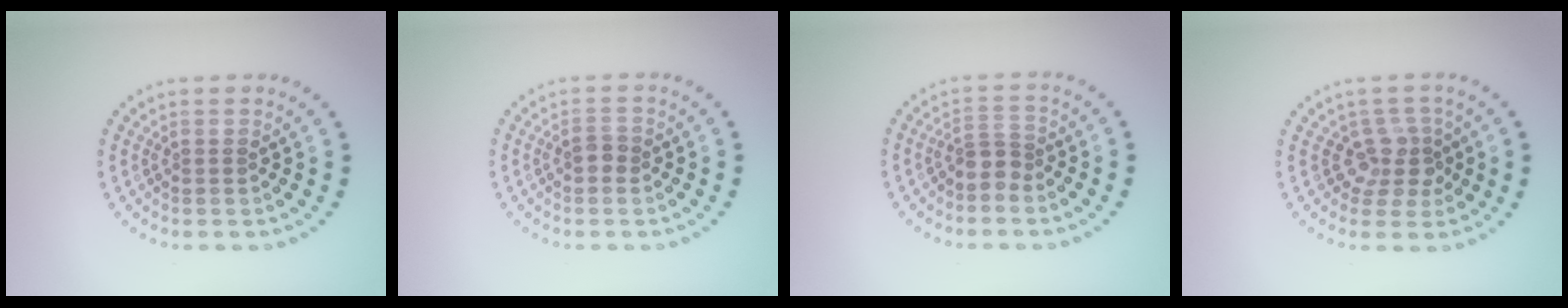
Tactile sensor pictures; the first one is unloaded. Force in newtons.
{"total": 1.3, "press": 1.3, "slide": 0.3}
{"total": 2.2, "press": 1.6, "slide": 1.4}
{"total": 2.8, "press": 2.1, "slide": 1.8}